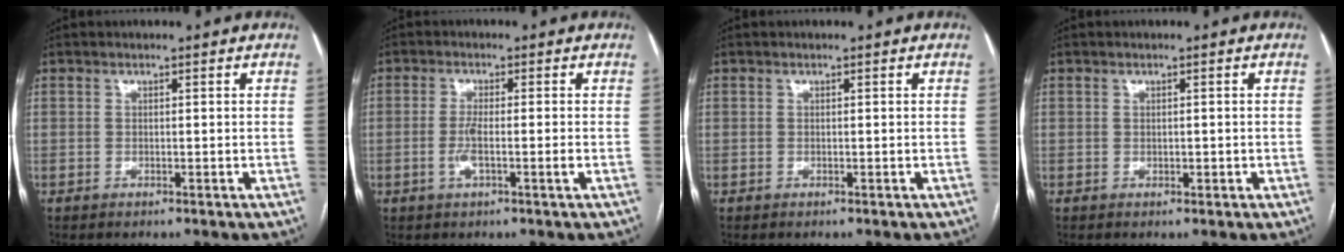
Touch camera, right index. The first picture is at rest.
{"total": 3.6, "force": [-1.1, 0.1, 3.4], "torque": [-0.070, -0.004, -0.021]}
{"total": 0.0}
{"total": 0.7, "force": [-0.2, 0.5, 0.5], "torque": [-0.006, 0.000, 0.000]}